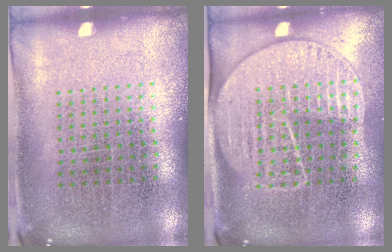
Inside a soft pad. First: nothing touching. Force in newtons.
{"total": 1.8, "press": 1.5, "slide": 0.9}